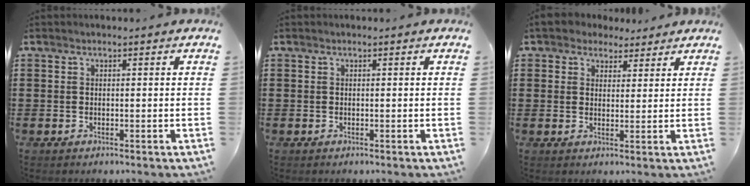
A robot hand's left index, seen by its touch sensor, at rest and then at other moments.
{"total": 0.0}
{"total": 3.5, "force": [2.9, 2.0, 0.3], "torque": [-0.020, 0.006, 0.054]}